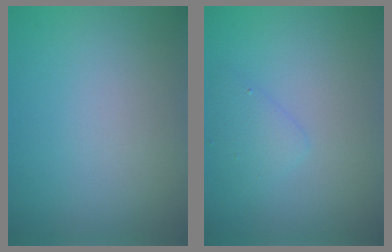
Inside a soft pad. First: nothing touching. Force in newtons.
{"total": 1.7, "press": 1.6, "slide": 0.1}